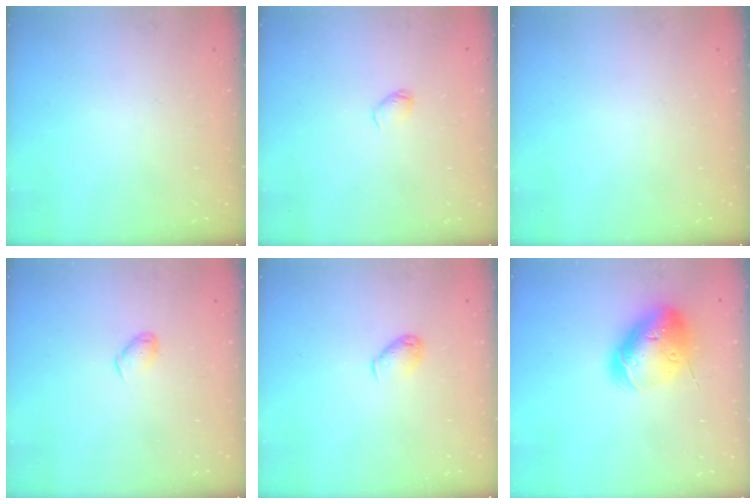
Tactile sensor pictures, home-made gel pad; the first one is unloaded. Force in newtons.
{"total": 2.5, "press": 2.5, "slide": 0.4}
{"total": 0.0}
{"total": 5.6, "press": 5.5, "slide": 0.7}
{"total": 5.2, "press": 5.1, "slide": 1.0}
{"total": 18.5, "press": 18.3, "slide": 2.7}